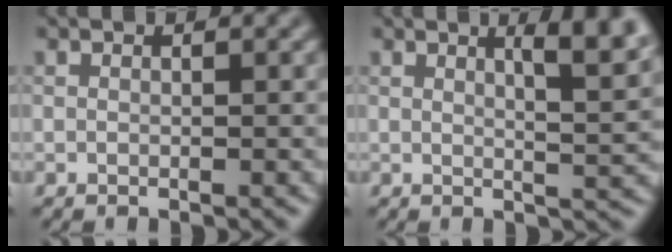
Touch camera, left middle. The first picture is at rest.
{"total": 5.3, "force": [2.5, 1.4, 4.4], "torque": [-0.045, 0.007, 0.032]}